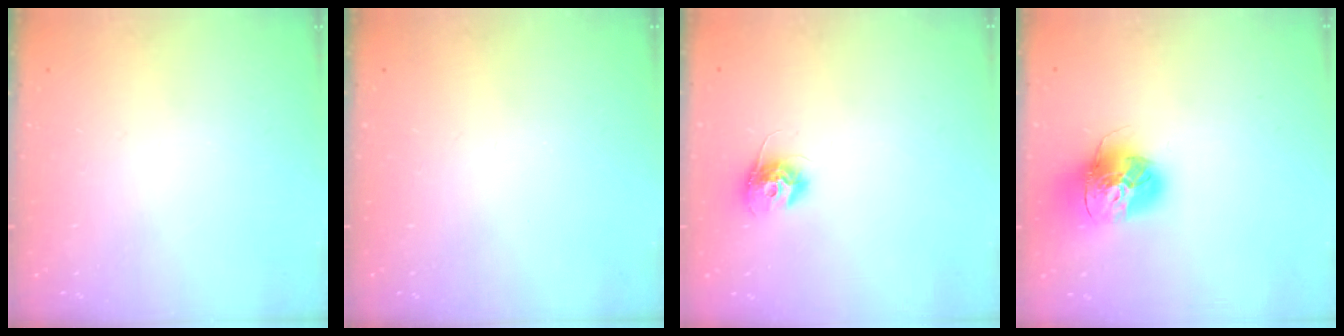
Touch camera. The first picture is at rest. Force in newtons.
{"total": 0.0}
{"total": 10.3, "press": 10.3, "slide": 0.5}
{"total": 16.6, "press": 16.6, "slide": 1.6}